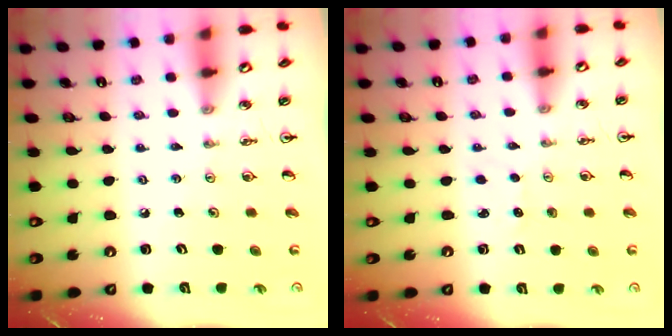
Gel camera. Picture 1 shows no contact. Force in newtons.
{"total": 2.9, "press": 2.9, "slide": 0.4}